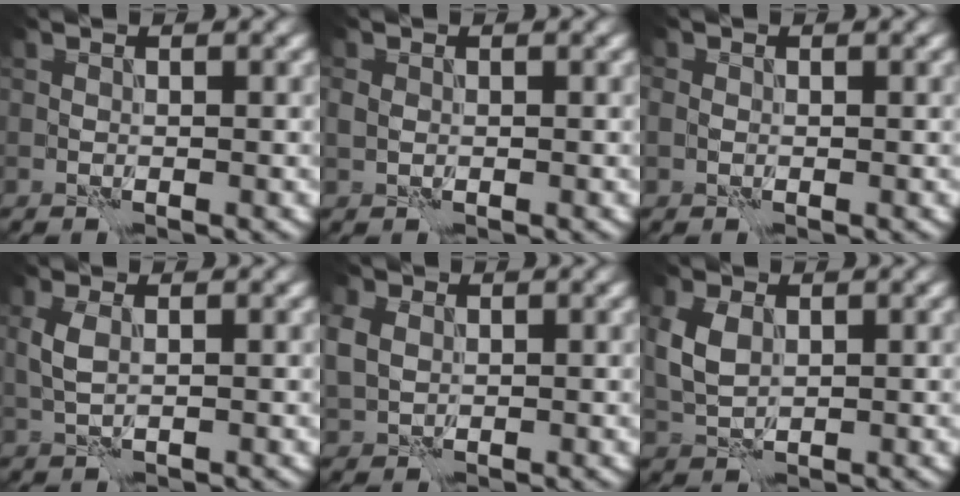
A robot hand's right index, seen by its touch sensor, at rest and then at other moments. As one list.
[{"total": 0.8, "force": [0.0, 0.7, 0.4], "torque": [-0.008, -0.003, -0.002]}, {"total": 0.6, "force": [-0.2, 0.6, 0.2], "torque": [-0.002, -0.003, -0.007]}, {"total": 1.7, "force": [0.5, 0.8, 1.5], "torque": [-0.038, 0.002, 0.012]}, {"total": 3.2, "force": [0.6, 2.6, 1.7], "torque": [-0.052, 0.003, 0.012]}, {"total": 3.2, "force": [1.0, 2.1, 2.2], "torque": [-0.057, 0.004, 0.020]}]